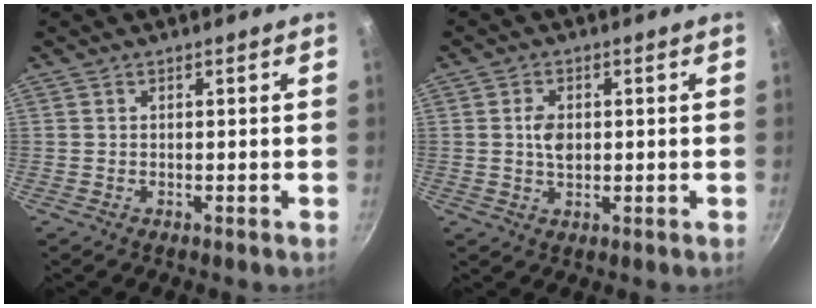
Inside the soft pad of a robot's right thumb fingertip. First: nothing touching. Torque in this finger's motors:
{"motor_torque": [0.60, 0.83, 0.88, 0.20, 0.01]}